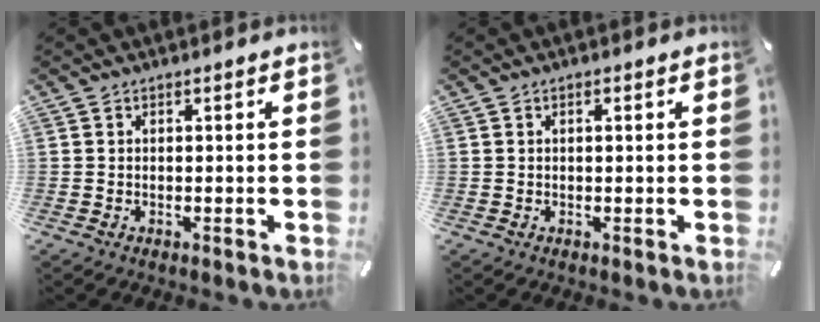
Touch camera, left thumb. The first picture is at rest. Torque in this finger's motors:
{"motor_torque": [-0.44, -0.46, -0.01, 0.03, -0.02]}